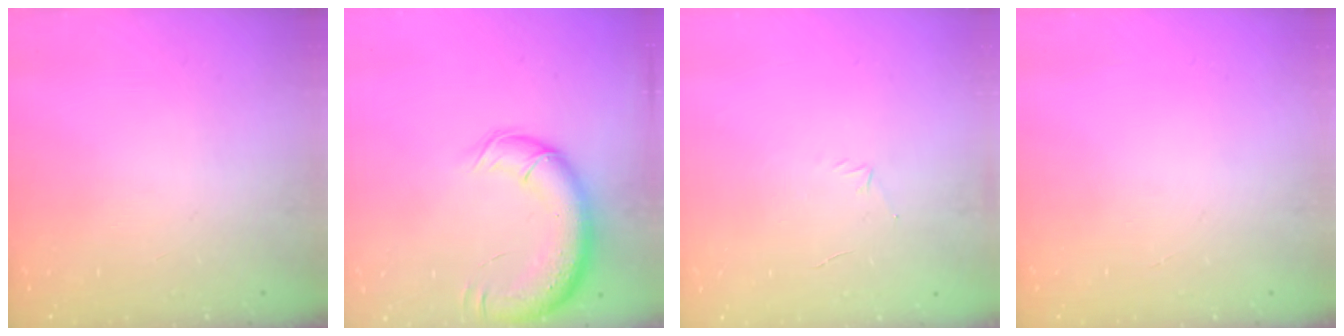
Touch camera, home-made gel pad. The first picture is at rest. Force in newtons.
{"total": 14.8, "press": 14.4, "slide": 3.5}
{"total": 3.2, "press": 3.1, "slide": 0.8}
{"total": 0.0}